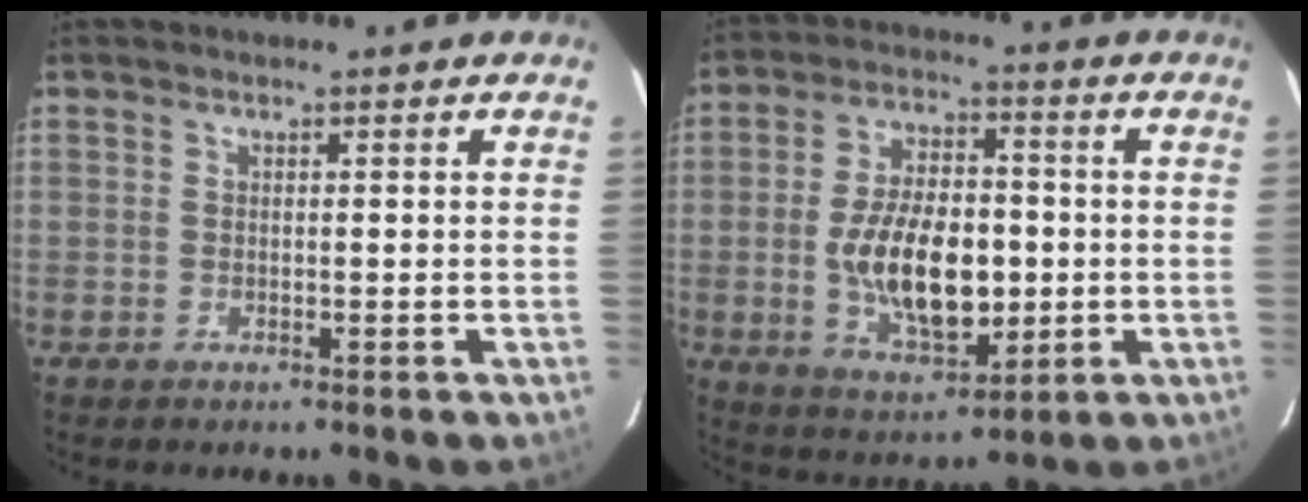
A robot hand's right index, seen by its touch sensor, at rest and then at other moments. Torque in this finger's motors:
{"motor_torque": [1.43, -0.71, 0.90, 0.20]}